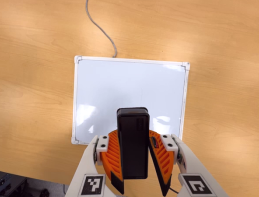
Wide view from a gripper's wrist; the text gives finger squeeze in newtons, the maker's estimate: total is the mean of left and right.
{"total": 8.3, "left": 8.9, "right": 7.7}